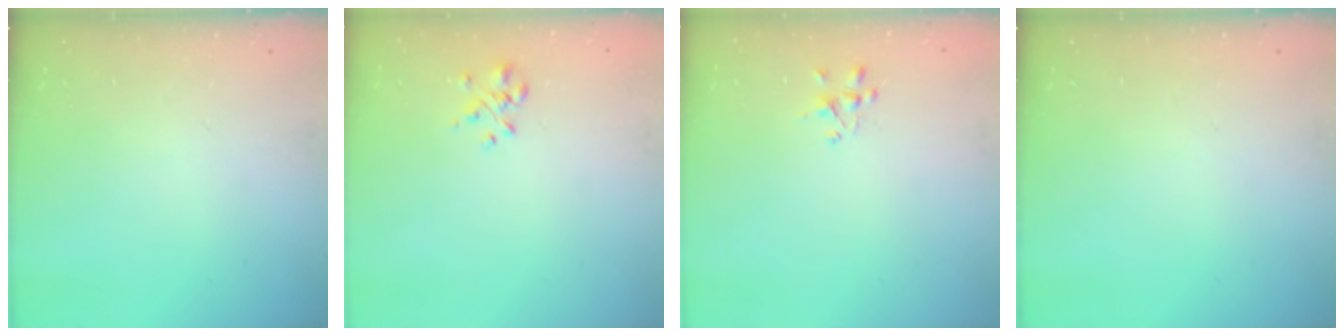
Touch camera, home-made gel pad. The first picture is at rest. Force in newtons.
{"total": 1.9, "press": 1.8, "slide": 0.6}
{"total": 1.8, "press": 1.7, "slide": 0.7}
{"total": 0.0}